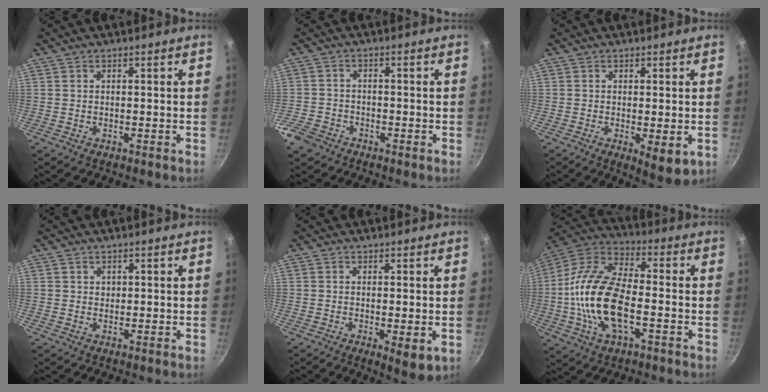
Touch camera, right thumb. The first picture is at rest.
{"total": 4.9, "force": [-3.3, 3.2, 1.5], "torque": [-0.028, 0.013, -0.064]}
{"total": 5.2, "force": [-1.2, 1.7, 4.8], "torque": [-0.070, -0.017, -0.013]}
{"total": 1.0, "force": [0.4, 0.8, 0.3], "torque": [0.004, -0.001, 0.006]}
{"total": 4.1, "force": [-0.9, 1.3, 3.8], "torque": [-0.057, -0.015, -0.011]}
{"total": 19.1, "force": [-3.3, 9.2, 16.4], "torque": [-0.335, 0.027, -0.062]}